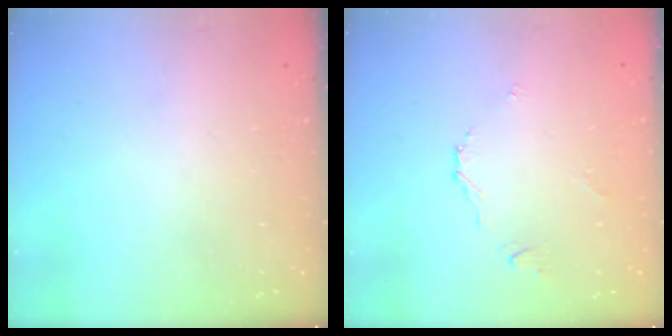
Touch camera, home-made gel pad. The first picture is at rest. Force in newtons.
{"total": 3.8, "press": 3.8, "slide": 0.4}